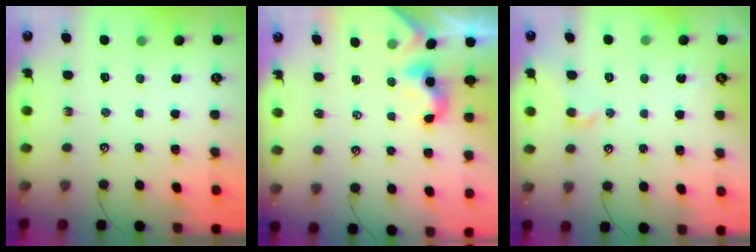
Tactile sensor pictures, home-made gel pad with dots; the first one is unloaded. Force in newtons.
{"total": 2.2, "press": 2.2, "slide": 0.2}
{"total": 1.1, "press": 1.0, "slide": 0.5}